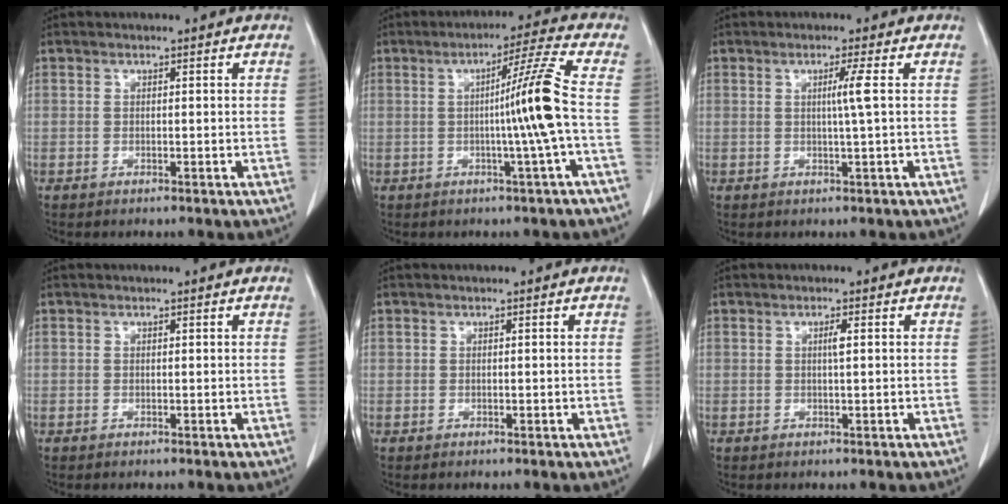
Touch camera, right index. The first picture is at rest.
{"total": 8.5, "force": [-0.8, -2.6, 8.0], "torque": [-0.122, 0.004, -0.011]}
{"total": 2.6, "force": [0.4, -0.9, 2.4], "torque": [-0.045, -0.005, 0.008]}
{"total": 0.0}
{"total": 0.0}
{"total": 1.1, "force": [0.2, 0.0, 1.1], "torque": [-0.021, 0.001, 0.003]}